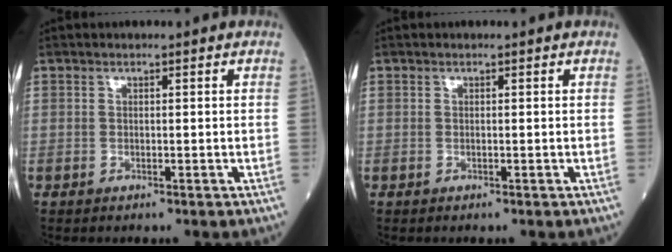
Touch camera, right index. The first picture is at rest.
{"total": 0.0}